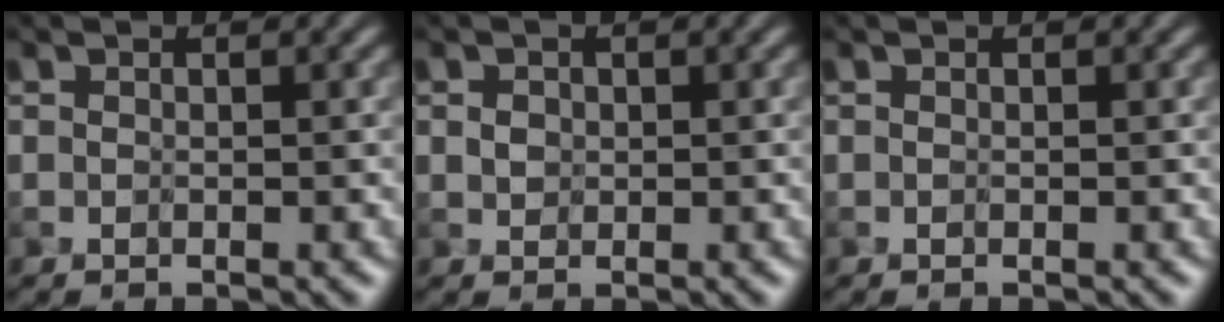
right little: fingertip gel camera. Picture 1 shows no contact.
{"total": 1.0, "force": [0.1, 0.9, 0.5], "torque": [-0.009, -0.001, 0.004]}
{"total": 0.0}